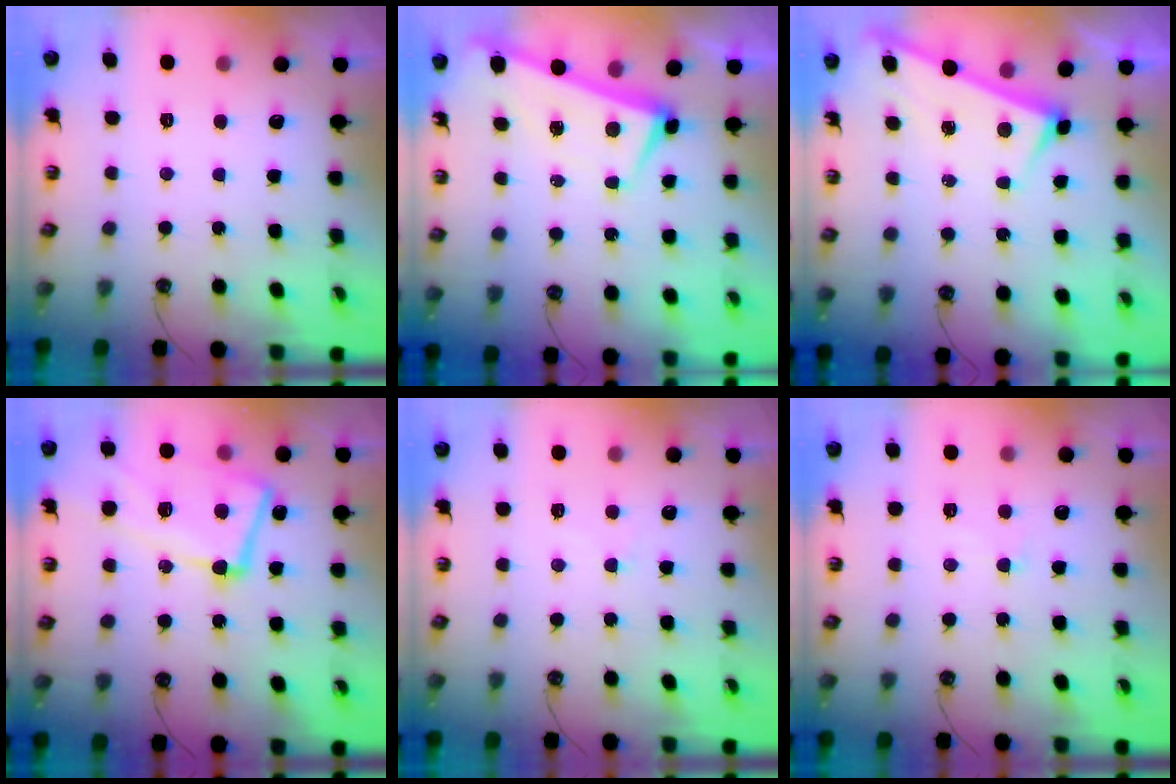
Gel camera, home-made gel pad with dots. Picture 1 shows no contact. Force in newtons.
{"total": 2.0, "press": 1.9, "slide": 0.6}
{"total": 2.9, "press": 2.9, "slide": 0.1}
{"total": 11.5, "press": 11.3, "slide": 2.2}
{"total": 0.6, "press": 0.4, "slide": 0.5}
{"total": 0.6, "press": 0.4, "slide": 0.5}